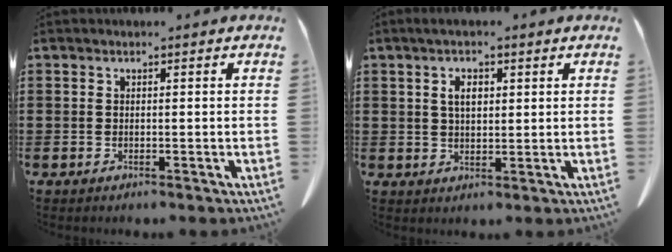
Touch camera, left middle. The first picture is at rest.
{"total": 3.5, "force": [1.3, 1.7, 2.8], "torque": [-0.045, 0.002, 0.018]}